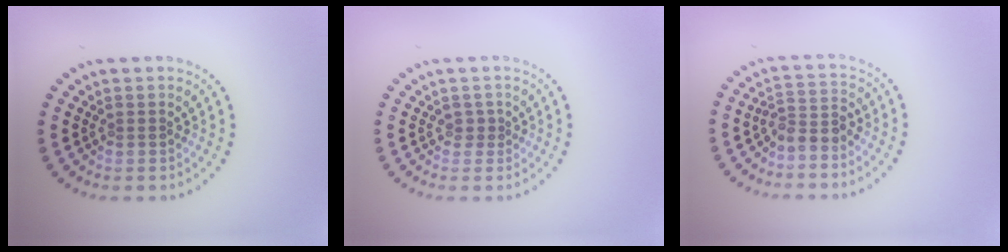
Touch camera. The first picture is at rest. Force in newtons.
{"total": 0.7, "press": 0.2, "slide": 0.6}
{"total": 2.2, "press": 1.8, "slide": 1.3}